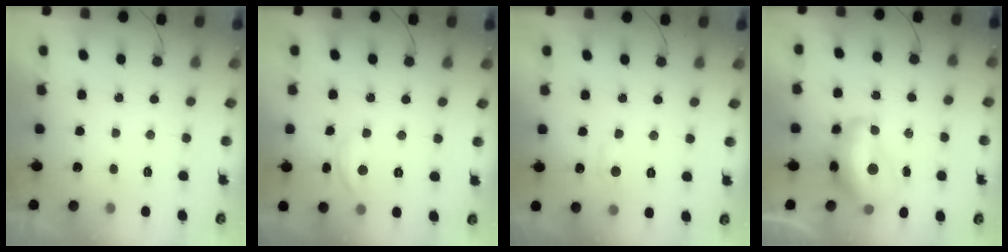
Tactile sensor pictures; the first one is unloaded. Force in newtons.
{"total": 7.8, "press": 7.8, "slide": 0.5}
{"total": 7.2, "press": 7.2, "slide": 1.0}
{"total": 14.7, "press": 14.6, "slide": 1.4}